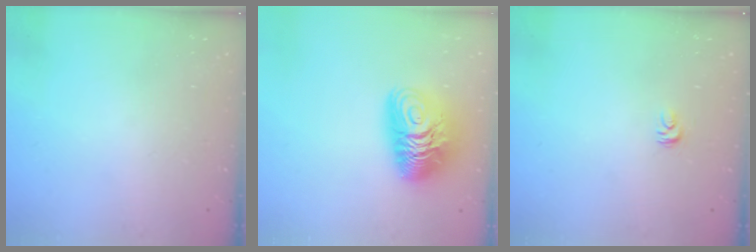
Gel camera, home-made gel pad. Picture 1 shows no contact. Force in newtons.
{"total": 11.8, "press": 11.8, "slide": 1.1}
{"total": 2.7, "press": 2.7, "slide": 0.2}